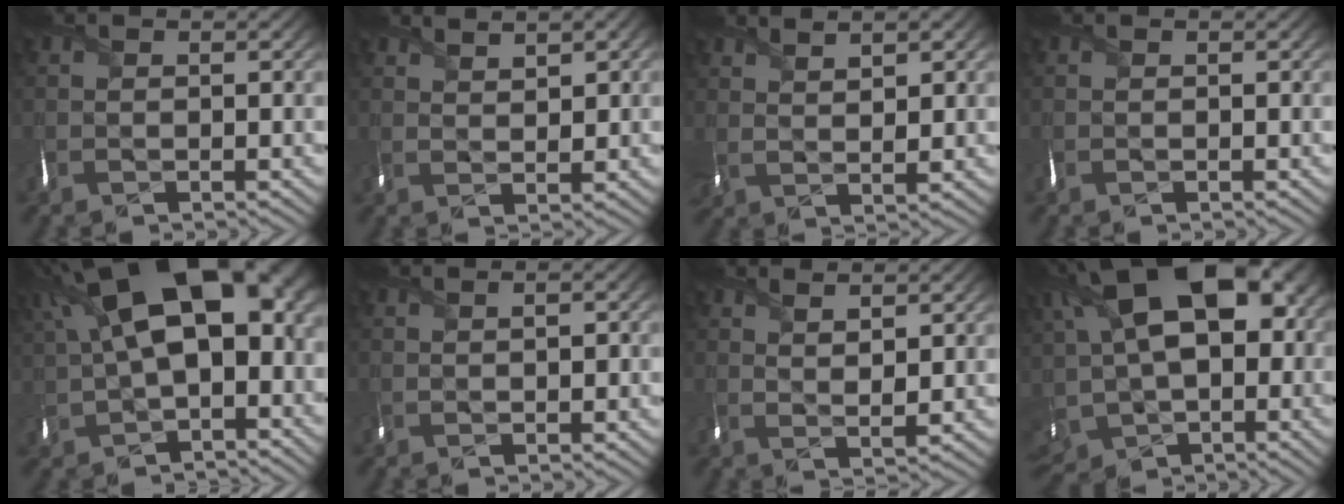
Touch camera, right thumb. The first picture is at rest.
{"total": 2.5, "force": [2.0, 0.7, 1.3], "torque": [-0.025, -0.002, 0.044]}
{"total": 3.9, "force": [2.6, 1.4, 2.5], "torque": [-0.055, -0.001, 0.058]}
{"total": 0.0}
{"total": 18.9, "force": [3.9, 10.4, 15.3], "torque": [-0.265, 0.015, 0.080]}
{"total": 1.5, "force": [0.1, 0.7, 1.4], "torque": [-0.024, 0.003, 0.003]}
{"total": 2.8, "force": [1.7, 0.7, 2.1], "torque": [-0.047, -0.004, 0.036]}
{"total": 21.0, "force": [3.4, 13.4, 15.8], "torque": [-0.318, 0.015, 0.072]}